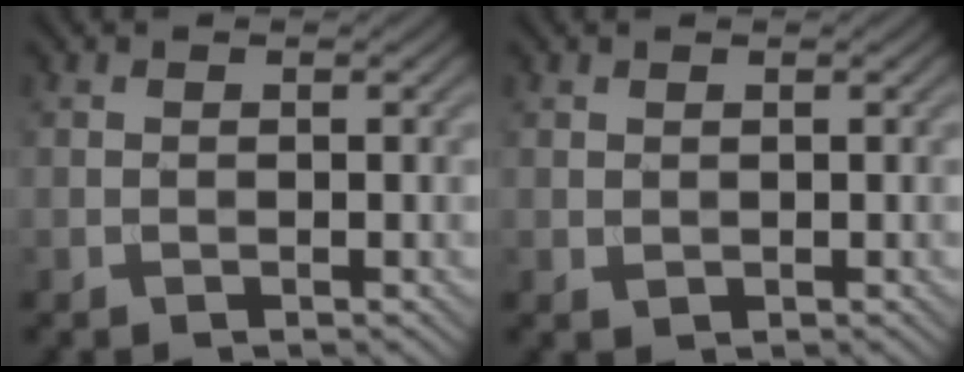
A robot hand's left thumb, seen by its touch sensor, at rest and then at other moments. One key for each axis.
{"total": 0.6, "fx": 0.4, "fy": 0.4, "fz": 0.3, "tx": -0.008, "ty": -0.002, "tz": 0.011}